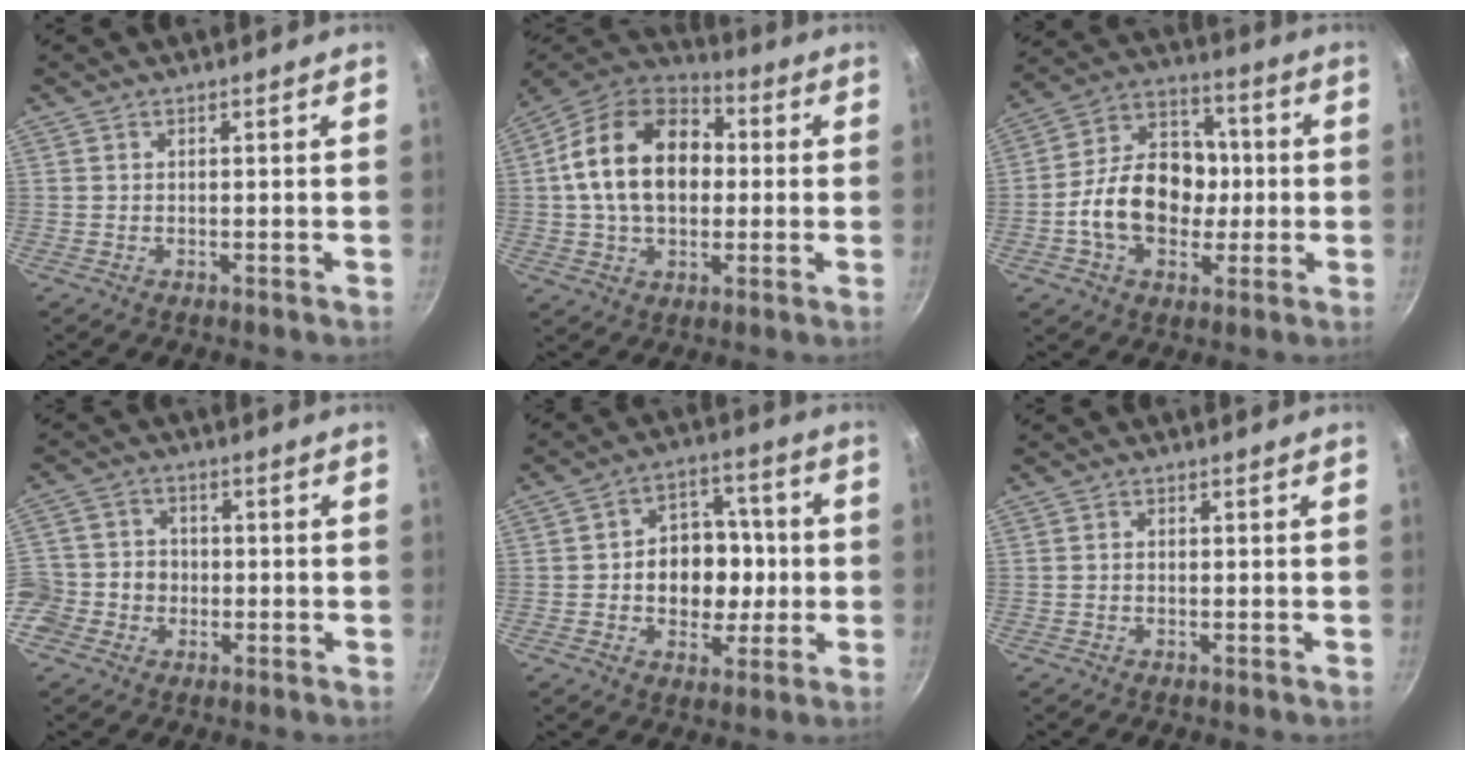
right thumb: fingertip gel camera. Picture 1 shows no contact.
{"total": 19.8, "force": [1.8, 13.9, 14.1], "torque": [-0.215, 0.032, 0.018]}
{"total": 17.0, "force": [-1.8, 12.6, 11.3], "torque": [-0.150, 0.035, -0.045]}
{"total": 10.6, "force": [-2.7, 9.5, 3.8], "torque": [-0.060, 0.033, -0.061]}
{"total": 13.3, "force": [-0.8, 10.4, 8.2], "torque": [-0.074, 0.018, -0.017]}
{"total": 0.9, "force": [-0.1, 0.7, 0.5], "torque": [-0.009, 0.004, -0.003]}